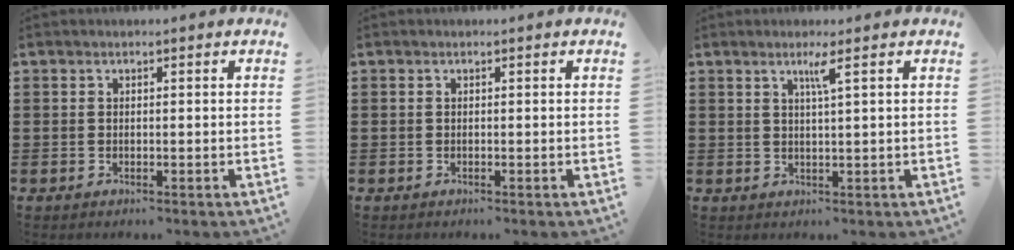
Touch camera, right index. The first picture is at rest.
{"total": 0.0}
{"total": 2.5, "force": [1.3, -0.4, 2.1], "torque": [-0.043, -0.005, 0.019]}